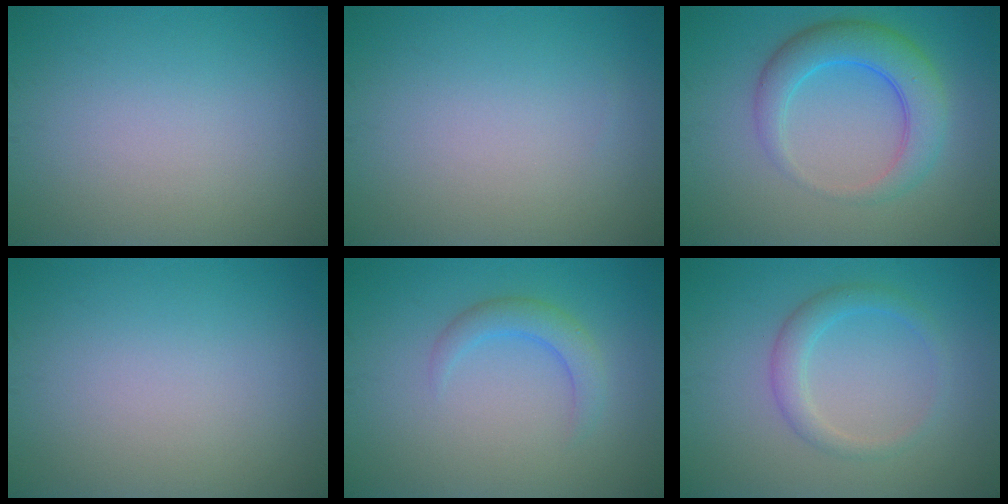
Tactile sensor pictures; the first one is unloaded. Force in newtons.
{"total": 0.0}
{"total": 5.2, "press": 5.2, "slide": 0.3}
{"total": 0.0}
{"total": 2.4, "press": 2.4, "slide": 0.1}
{"total": 2.5, "press": 2.5, "slide": 0.1}